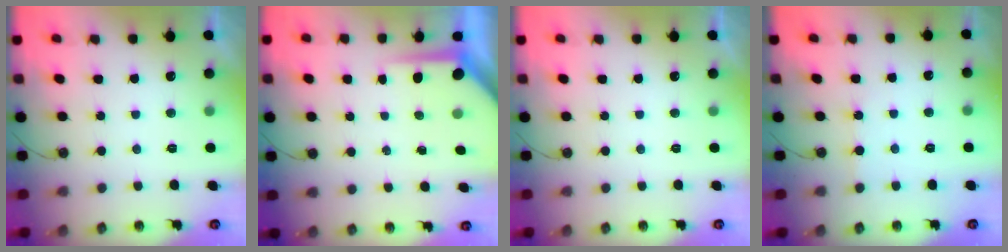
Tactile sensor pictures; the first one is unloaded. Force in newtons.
{"total": 5.6, "press": 5.6, "slide": 0.5}
{"total": 0.0}
{"total": 2.5, "press": 2.5, "slide": 0.4}